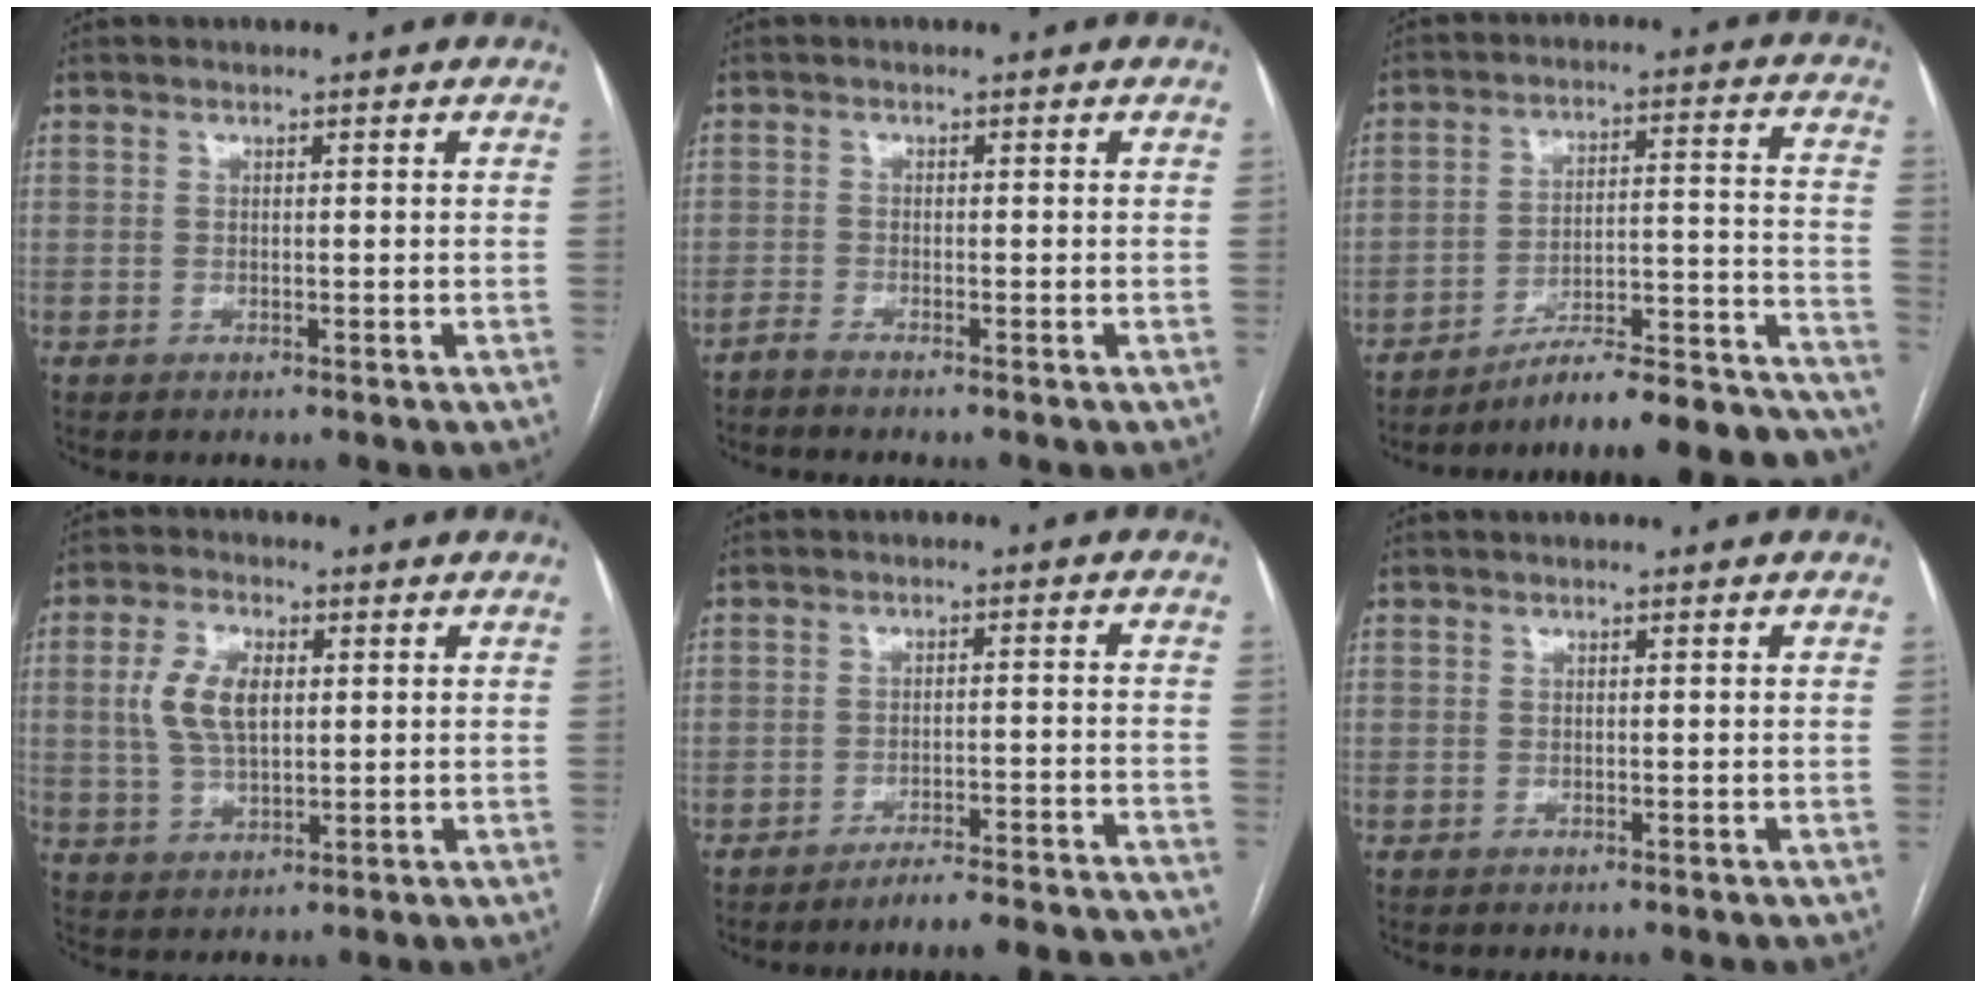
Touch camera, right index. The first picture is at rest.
{"total": 1.9, "force": [-1.7, -0.5, 0.7], "torque": [-0.010, 0.001, -0.029]}
{"total": 24.2, "force": [-22.7, 1.6, 8.5], "torque": [-0.037, 0.032, -0.310]}
{"total": 8.0, "force": [1.6, 4.1, 6.7], "torque": [-0.149, 0.012, 0.034]}
{"total": 15.6, "force": [-15.1, -0.1, 4.0], "torque": [-0.024, 0.000, -0.188]}
{"total": 0.0}